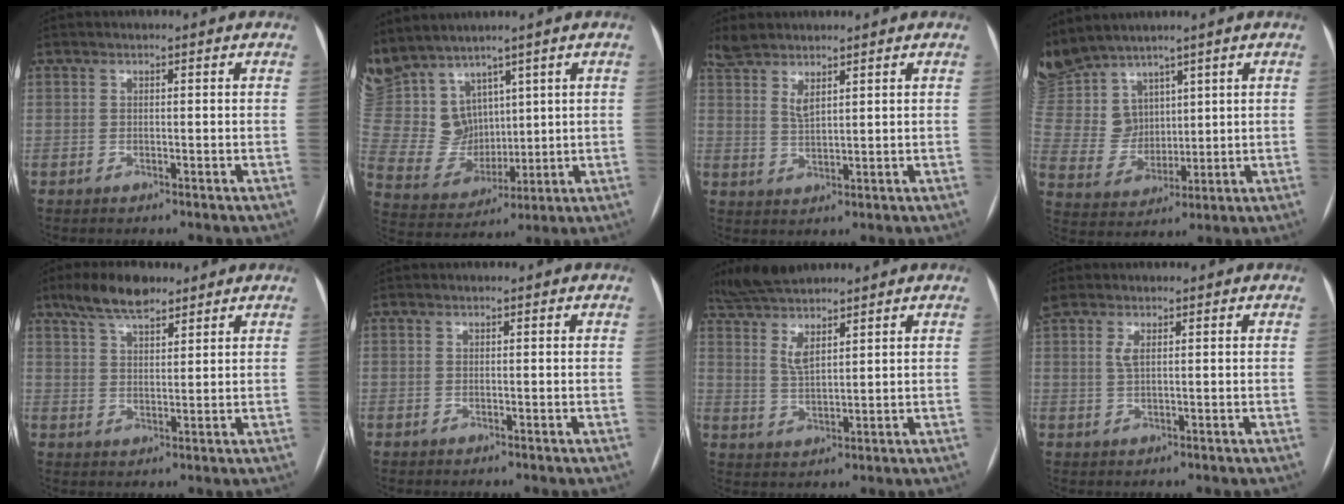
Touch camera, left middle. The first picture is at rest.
{"total": 12.0, "force": [8.7, 7.4, 3.6], "torque": [-0.107, 0.027, 0.197]}
{"total": 5.1, "force": [4.0, 1.1, 2.9], "torque": [-0.072, 0.004, 0.084]}
{"total": 12.2, "force": [9.9, 6.8, 2.3], "torque": [-0.076, 0.020, 0.217]}
{"total": 7.5, "force": [5.7, 2.4, 4.3], "torque": [-0.082, 0.014, 0.102]}
{"total": 0.0}
{"total": 8.6, "force": [7.1, 1.2, 4.7], "torque": [-0.100, 0.007, 0.136]}
{"total": 2.6, "force": [1.3, 0.8, 2.1], "torque": [-0.063, 0.010, 0.034]}